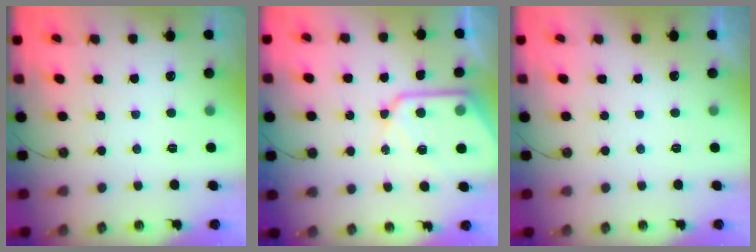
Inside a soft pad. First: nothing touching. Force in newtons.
{"total": 13.6, "press": 13.6, "slide": 1.3}
{"total": 0.0}